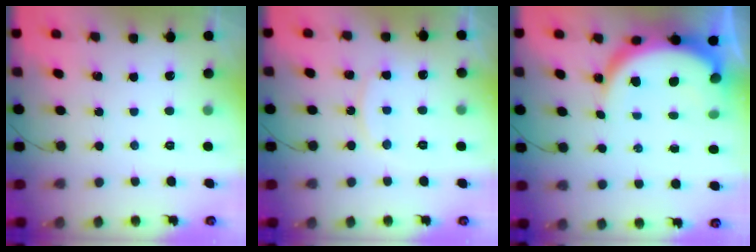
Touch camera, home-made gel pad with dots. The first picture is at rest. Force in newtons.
{"total": 8.3, "press": 8.3, "slide": 0.5}
{"total": 10.3, "press": 10.2, "slide": 1.0}